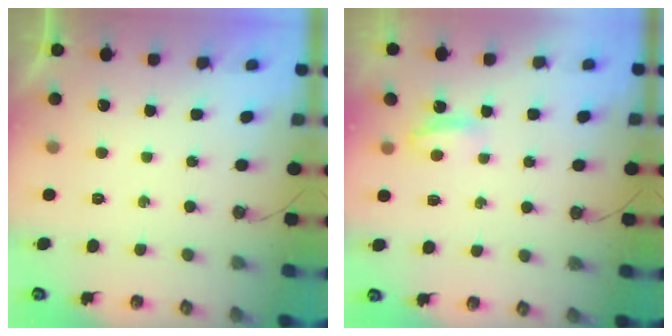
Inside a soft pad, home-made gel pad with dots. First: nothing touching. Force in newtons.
{"total": 4.4, "press": 4.4, "slide": 0.4}